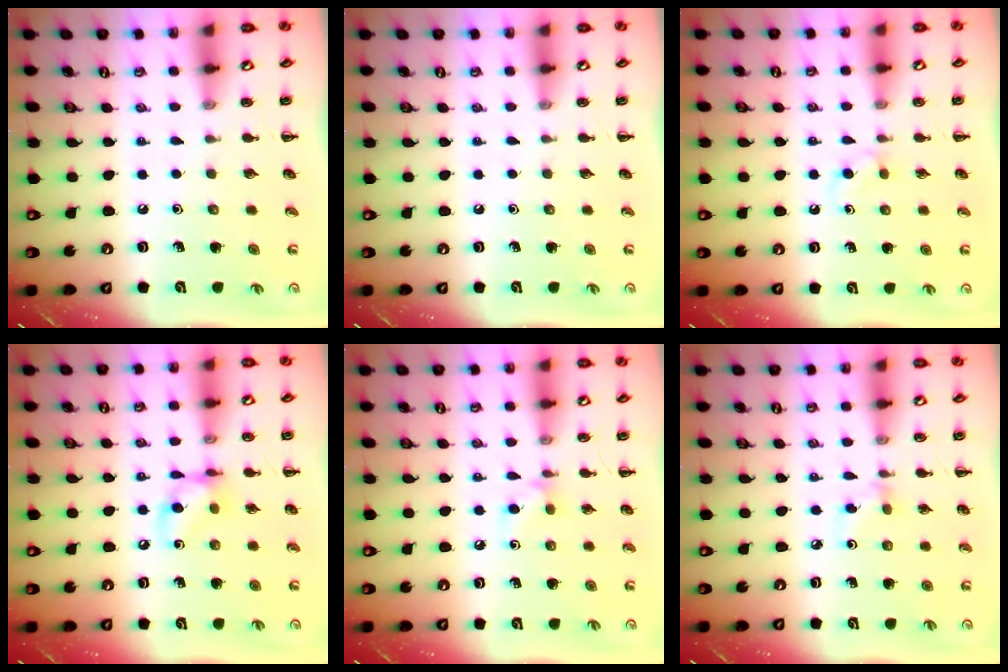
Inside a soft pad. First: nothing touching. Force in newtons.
{"total": 0.0}
{"total": 2.6, "press": 2.3, "slide": 1.2}
{"total": 8.6, "press": 8.6, "slide": 0.8}
{"total": 5.9, "press": 5.6, "slide": 1.8}
{"total": 3.0, "press": 2.8, "slide": 1.2}